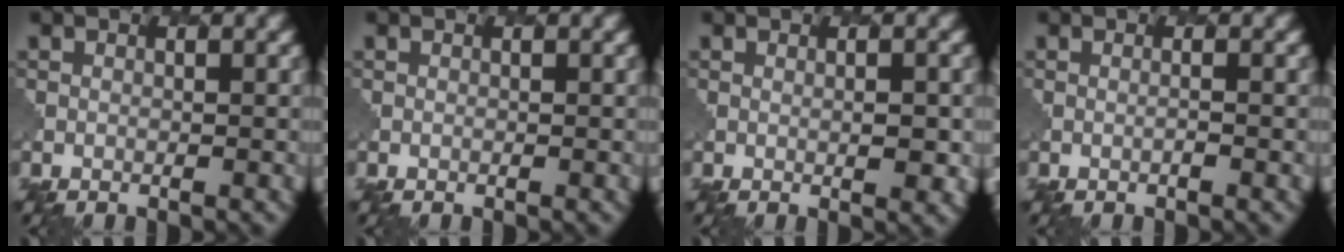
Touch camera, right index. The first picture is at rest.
{"total": 0.0}
{"total": 1.8, "force": [0.5, 0.4, 1.7], "torque": [-0.024, -0.003, 0.011]}
{"total": 0.8, "force": [0.3, 0.2, 0.7], "torque": [-0.009, -0.004, -0.006]}